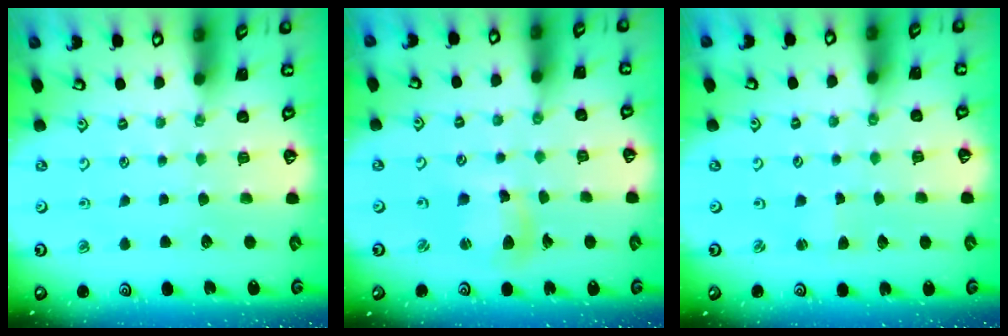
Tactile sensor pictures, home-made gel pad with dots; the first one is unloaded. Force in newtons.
{"total": 8.6, "press": 8.5, "slide": 1.3}
{"total": 1.4, "press": 1.4, "slide": 0.3}